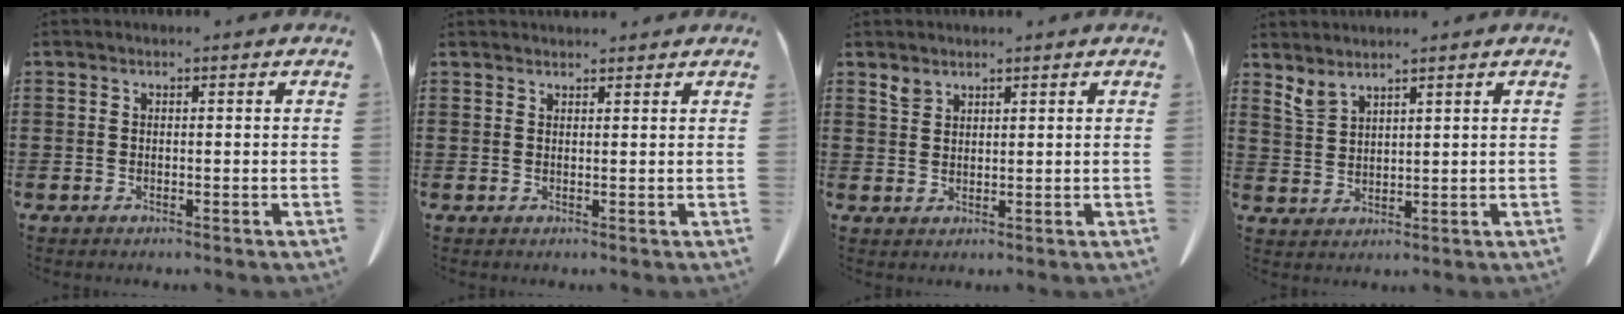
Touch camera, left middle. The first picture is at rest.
{"total": 1.2, "force": [1.2, 0.2, 0.1], "torque": [-0.005, 0.001, 0.023]}
{"total": 1.8, "force": [1.6, 0.7, 0.4], "torque": [-0.013, -0.001, 0.032]}
{"total": 2.8, "force": [2.6, 0.3, 1.1], "torque": [-0.028, -0.004, 0.050]}